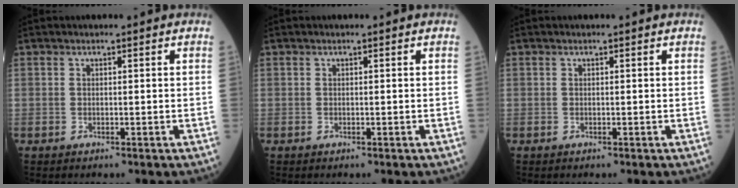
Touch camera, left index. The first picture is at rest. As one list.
[{"total": 0.0}, {"total": 0.0}]